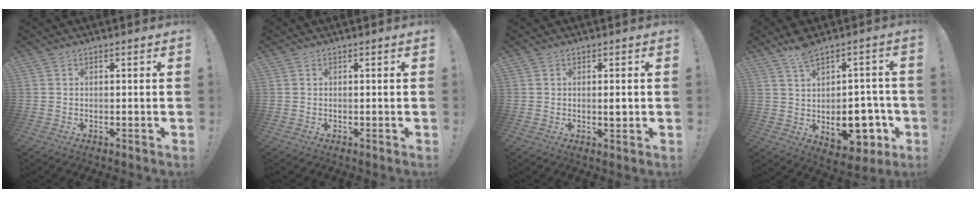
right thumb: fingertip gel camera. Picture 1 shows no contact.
{"total": 0.0}
{"total": 2.0, "force": [-0.2, 0.5, 1.9], "torque": [-0.027, -0.005, -0.006]}
{"total": 14.2, "force": [-0.9, 8.6, 11.2], "torque": [-0.151, 0.013, -0.003]}